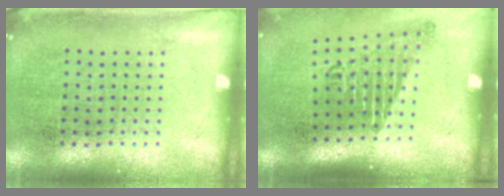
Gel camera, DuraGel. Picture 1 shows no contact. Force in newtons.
{"total": 1.7, "press": 1.2, "slide": 1.3}